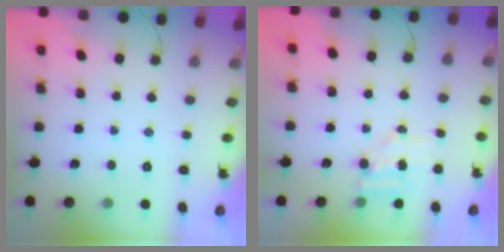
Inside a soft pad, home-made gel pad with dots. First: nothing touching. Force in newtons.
{"total": 4.5, "press": 4.5, "slide": 0.6}